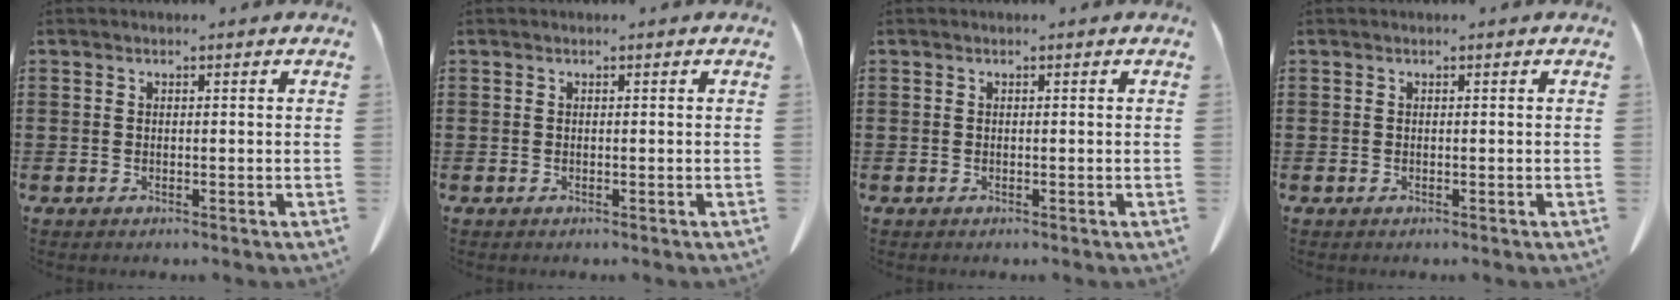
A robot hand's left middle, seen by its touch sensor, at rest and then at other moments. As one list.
[{"total": 0.0}, {"total": 0.0}, {"total": 0.0}]